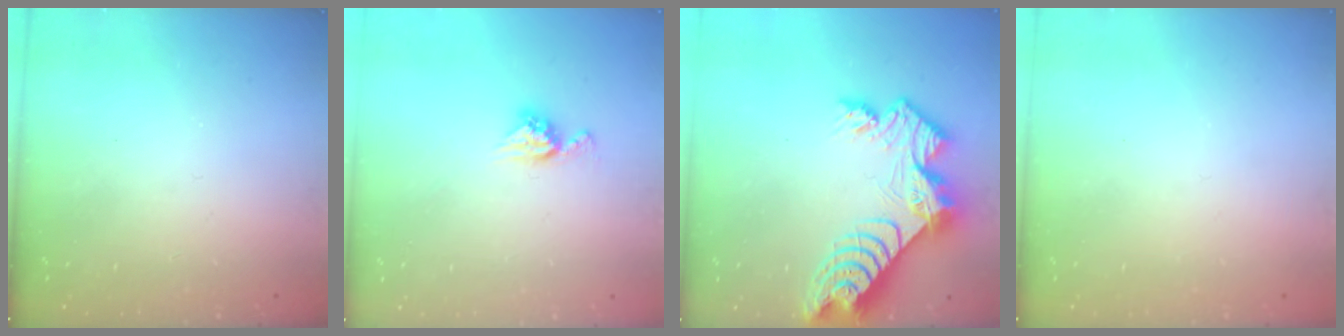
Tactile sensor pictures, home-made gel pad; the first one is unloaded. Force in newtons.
{"total": 7.1, "press": 7.1, "slide": 0.3}
{"total": 13.2, "press": 13.2, "slide": 1.0}
{"total": 0.0}